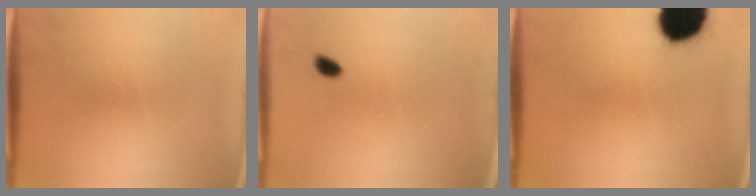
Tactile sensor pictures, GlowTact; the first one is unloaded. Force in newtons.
{"total": 1.4}
{"total": 14.1}